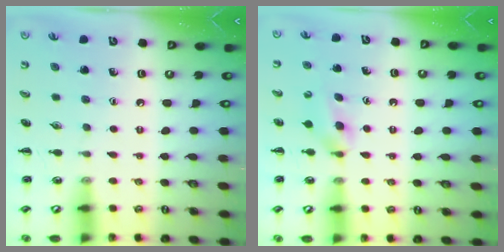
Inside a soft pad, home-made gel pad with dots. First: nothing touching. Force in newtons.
{"total": 3.7, "press": 3.4, "slide": 1.5}